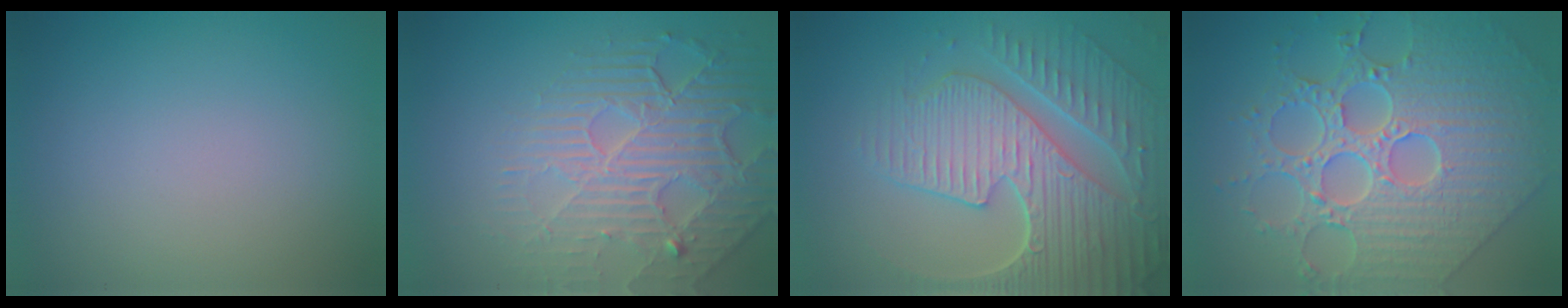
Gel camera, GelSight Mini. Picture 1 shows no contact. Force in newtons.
{"total": 5.1, "press": 4.6, "slide": 2.2}
{"total": 8.7, "press": 6.2, "slide": 6.1}
{"total": 9.4, "press": 7.0, "slide": 6.2}